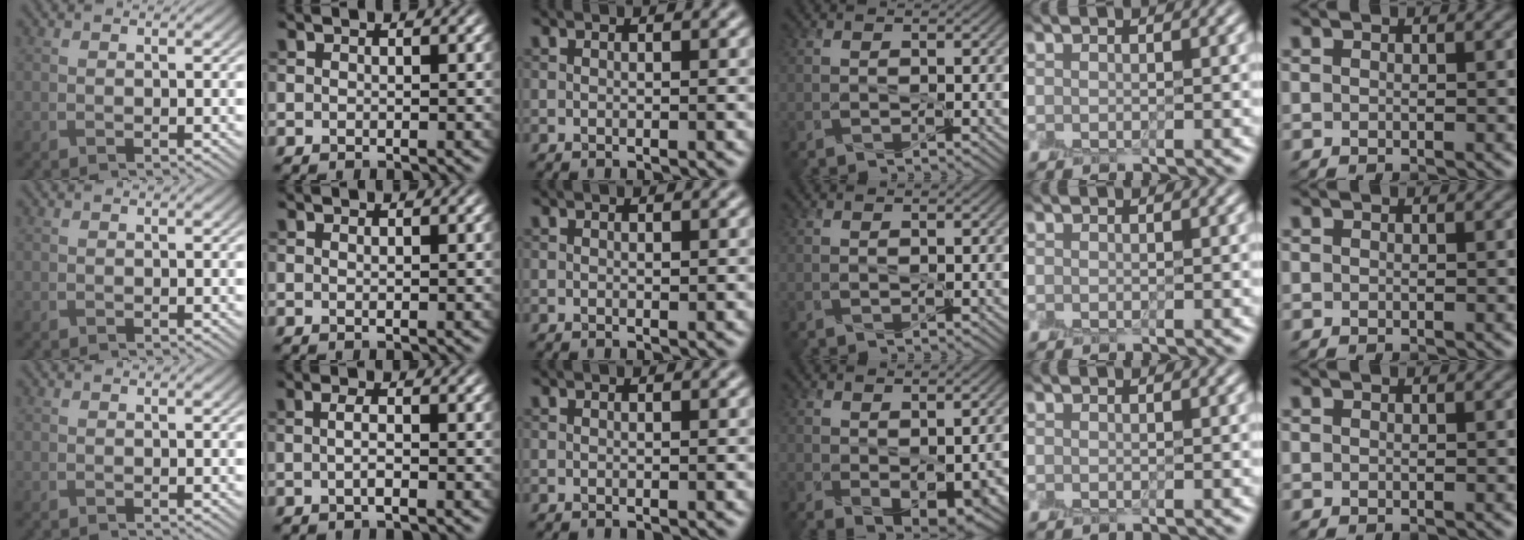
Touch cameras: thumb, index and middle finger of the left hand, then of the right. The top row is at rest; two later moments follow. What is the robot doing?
{"motion": "peel", "object": "small bumper sticker"}